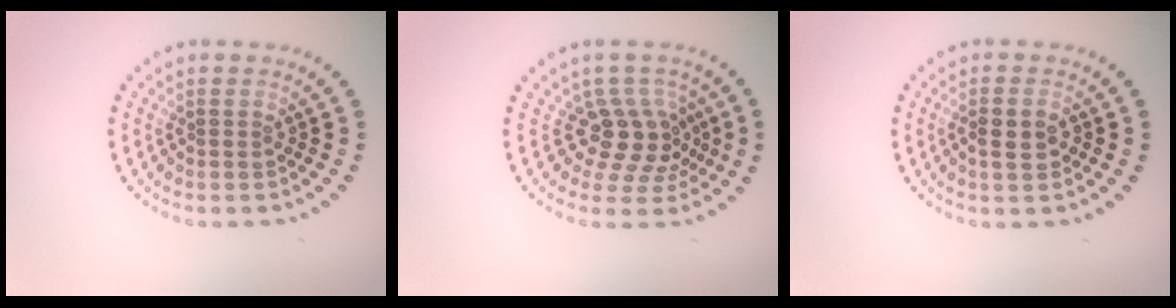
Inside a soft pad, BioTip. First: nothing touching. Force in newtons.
{"total": 4.0, "press": 2.9, "slide": 2.7}
{"total": 2.1, "press": 2.1, "slide": 0.4}